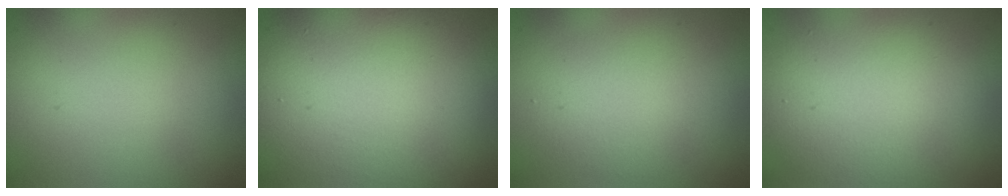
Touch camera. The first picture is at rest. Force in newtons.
{"total": 13.9, "press": 13.9, "slide": 1.1}
{"total": 2.9, "press": 2.9, "slide": 0.3}
{"total": 6.0, "press": 6.0, "slide": 0.4}